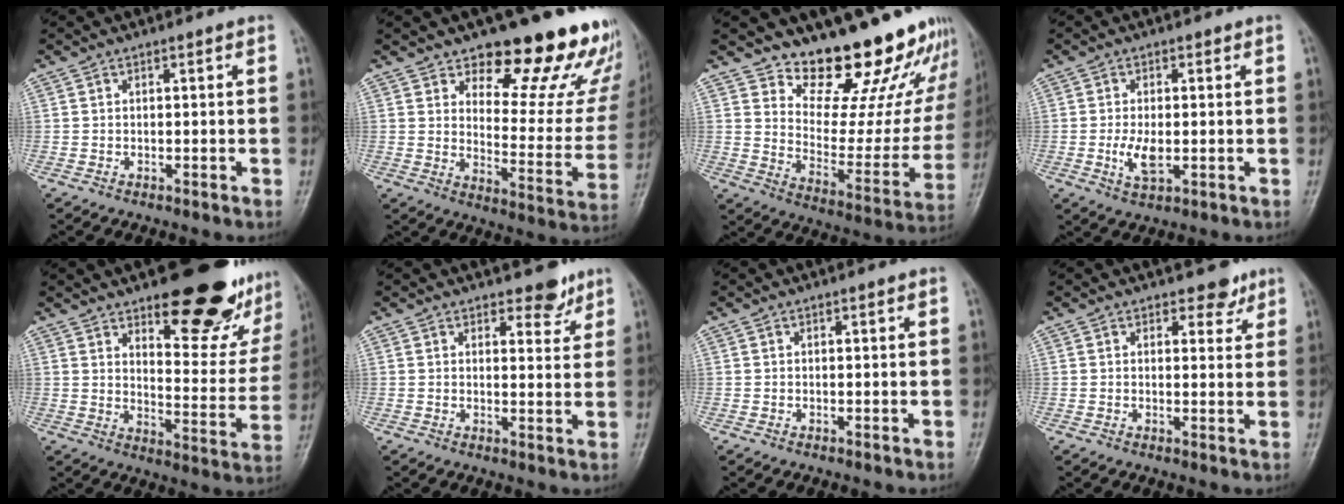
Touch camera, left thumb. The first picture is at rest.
{"total": 20.7, "force": [15.1, 8.1, 11.5], "torque": [-0.093, -0.107, 0.195]}
{"total": 21.2, "force": [18.6, 7.2, 7.2], "torque": [-0.041, -0.155, 0.254]}
{"total": 4.7, "force": [-0.6, 2.5, 4.0], "torque": [-0.075, -0.008, -0.010]}
{"total": 22.2, "force": [14.9, 8.1, 14.4], "torque": [-0.141, -0.099, 0.204]}
{"total": 4.1, "force": [3.2, 1.9, 1.6], "torque": [0.003, -0.021, 0.044]}
{"total": 0.0}
{"total": 3.2, "force": [2.4, 1.8, 1.0], "torque": [0.009, -0.014, 0.032]}